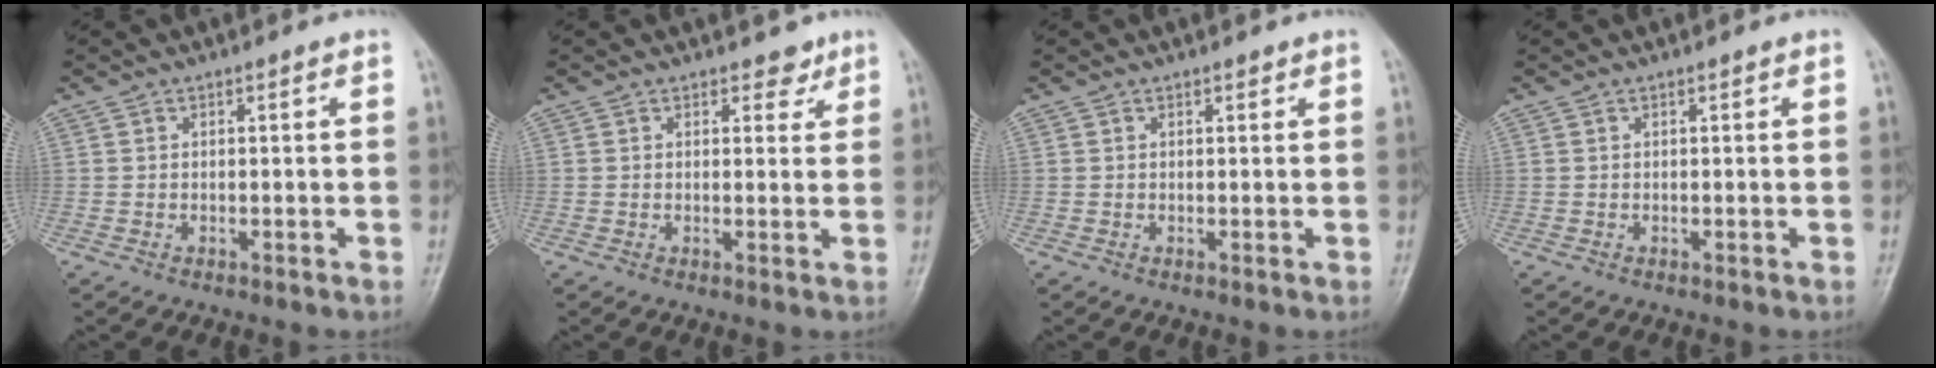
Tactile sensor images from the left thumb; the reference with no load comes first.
{"total": 2.3, "force": [1.7, 1.5, 0.7], "torque": [0.011, -0.009, 0.019]}
{"total": 0.6, "force": [0.5, 0.3, 0.2], "torque": [-0.004, -0.004, 0.006]}
{"total": 0.0}